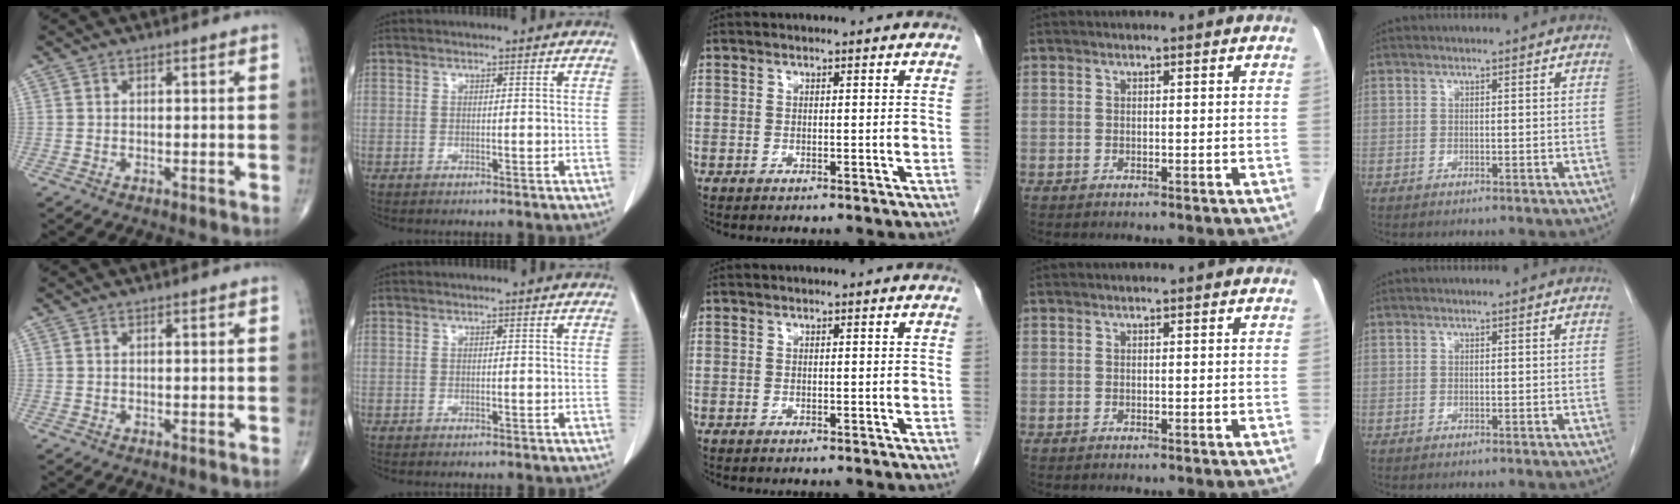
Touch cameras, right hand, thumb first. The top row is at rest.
{}